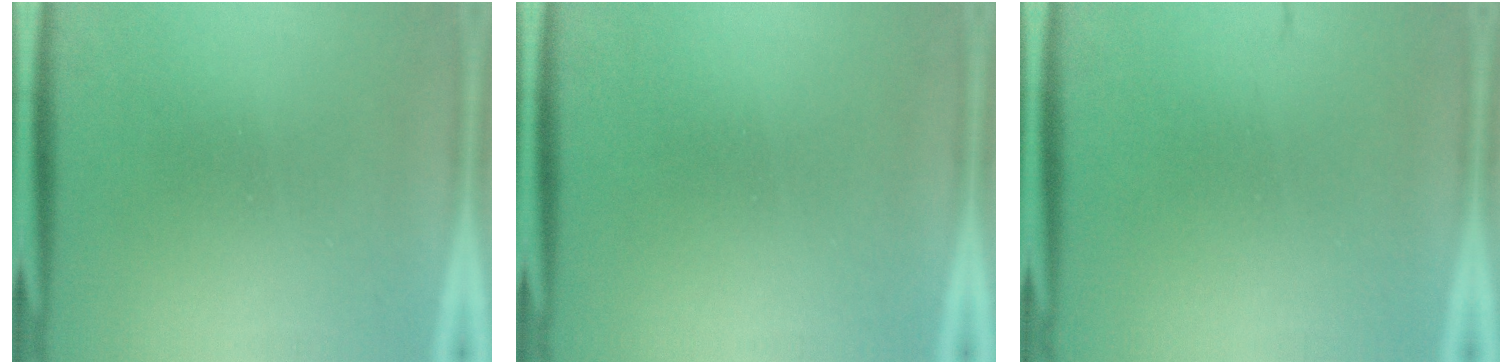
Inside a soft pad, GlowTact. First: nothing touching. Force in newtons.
{"total": 1.6}
{"total": 1.6}